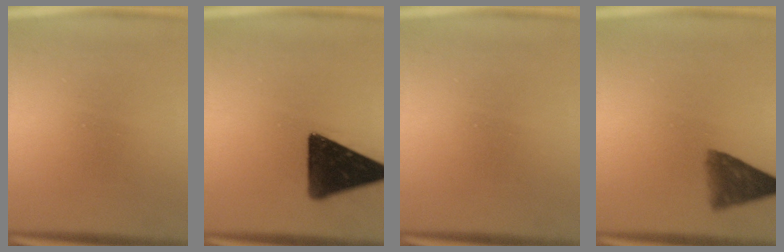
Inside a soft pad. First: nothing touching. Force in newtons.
{"total": 15.3}
{"total": 0.0}
{"total": 6.8}